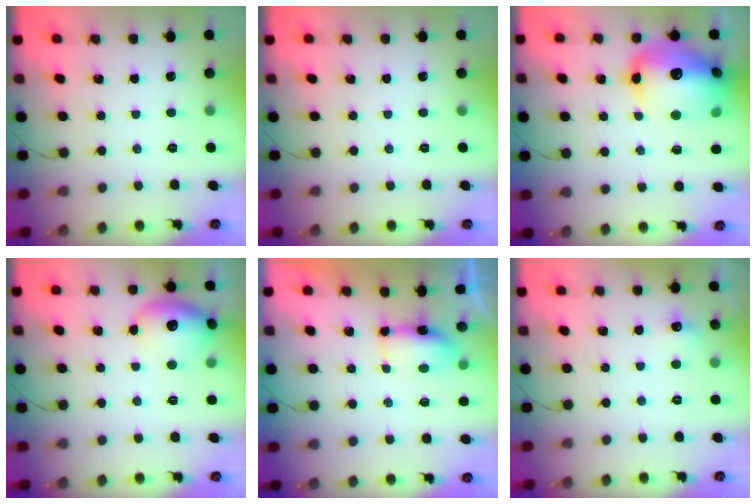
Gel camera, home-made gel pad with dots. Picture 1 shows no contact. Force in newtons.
{"total": 0.0}
{"total": 22.4, "press": 22.0, "slide": 4.2}
{"total": 13.0, "press": 12.9, "slide": 1.9}
{"total": 12.4, "press": 6.7, "slide": 10.4}
{"total": 4.6, "press": 4.5, "slide": 1.2}